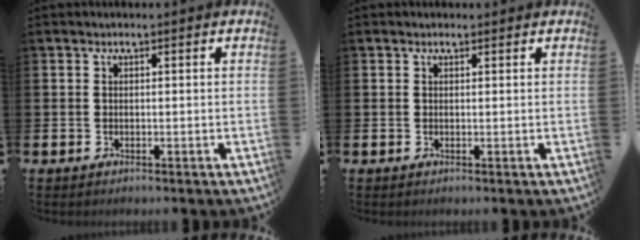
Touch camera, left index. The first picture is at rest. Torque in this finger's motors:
{"motor_torque": [0.84, -1.30, 0.04, 0.06]}